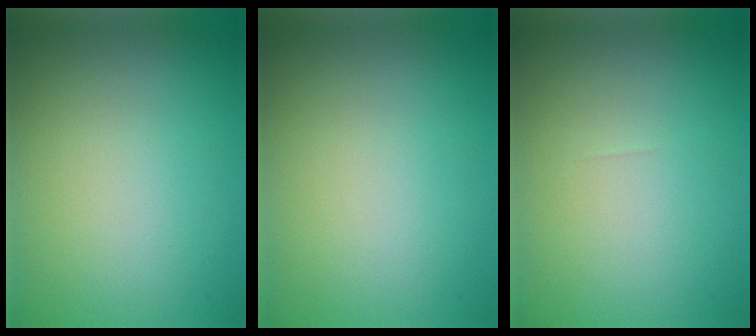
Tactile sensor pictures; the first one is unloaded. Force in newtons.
{"total": 0.0}
{"total": 0.0}